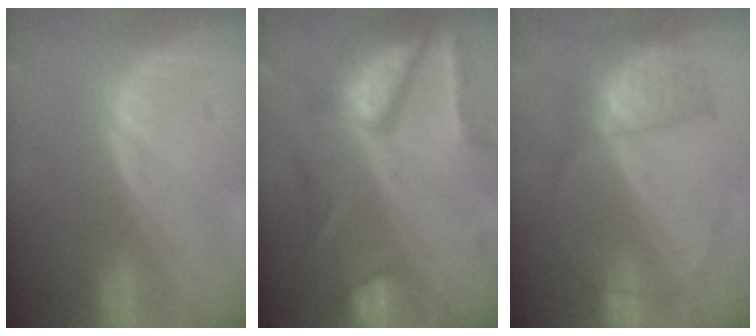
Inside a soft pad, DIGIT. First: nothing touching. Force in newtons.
{"total": 10.4, "press": 8.8, "slide": 5.5}
{"total": 6.3, "press": 5.6, "slide": 2.8}